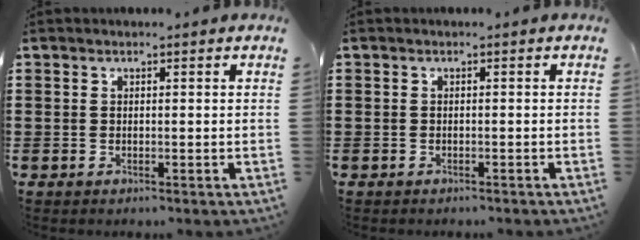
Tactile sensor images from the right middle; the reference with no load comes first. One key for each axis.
{"total": 0.6, "fx": -0.6, "fy": 0.3, "fz": 0.0, "tx": 0.000, "ty": 0.002, "tz": -0.013}